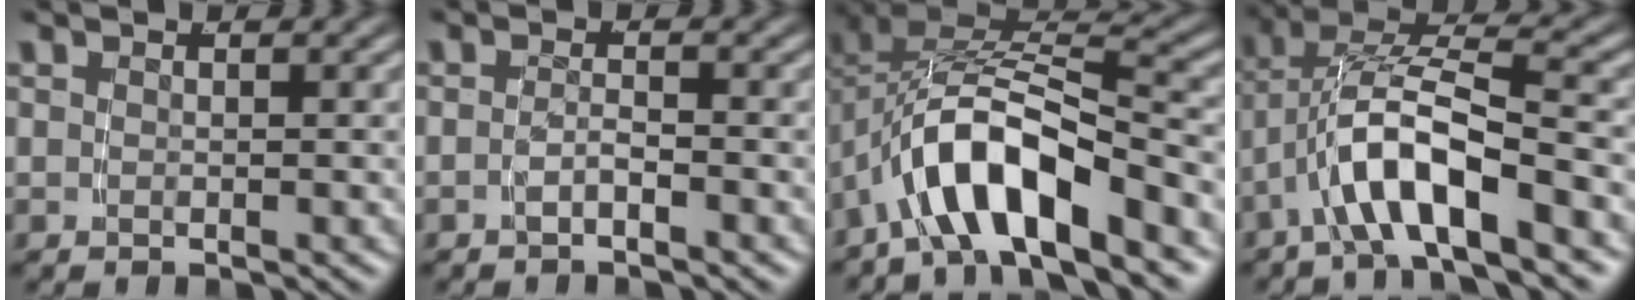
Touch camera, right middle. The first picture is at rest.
{"total": 1.6, "force": [-1.4, -0.2, 0.8], "torque": [-0.016, -0.002, -0.024]}
{"total": 8.6, "force": [-2.6, 4.9, 6.6], "torque": [-0.143, -0.021, -0.031]}
{"total": 6.9, "force": [-1.1, 3.8, 5.7], "torque": [-0.128, -0.011, -0.012]}